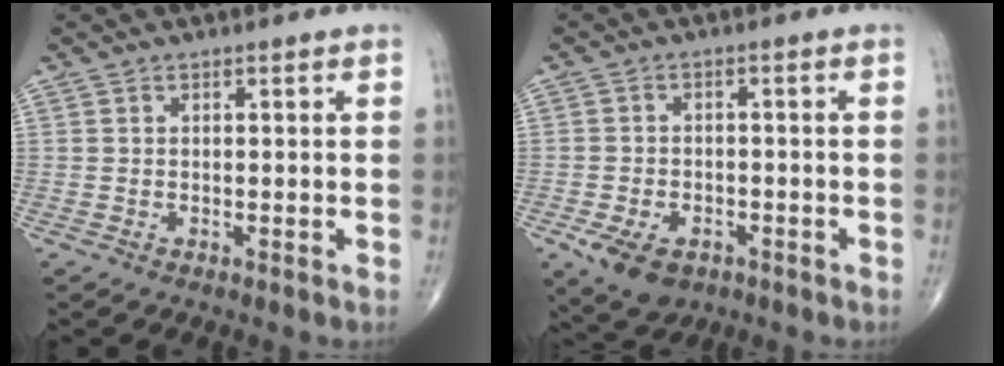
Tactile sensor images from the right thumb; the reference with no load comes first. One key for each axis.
{"total": 7.9, "fx": -3.9, "fy": 5.1, "fz": 4.6, "tx": -0.078, "ty": 0.015, "tz": -0.058}